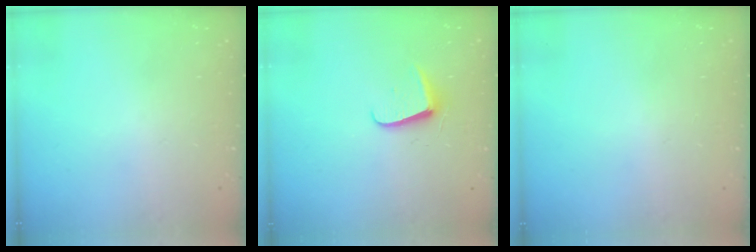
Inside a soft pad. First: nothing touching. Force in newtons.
{"total": 6.8, "press": 6.8, "slide": 0.7}
{"total": 0.6, "press": 0.6, "slide": 0.2}